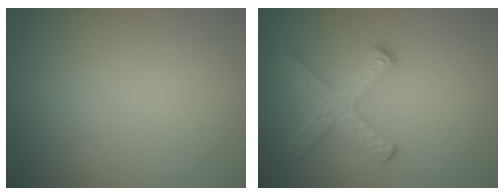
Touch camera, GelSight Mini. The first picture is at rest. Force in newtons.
{"total": 2.8, "press": 2.7, "slide": 0.6}